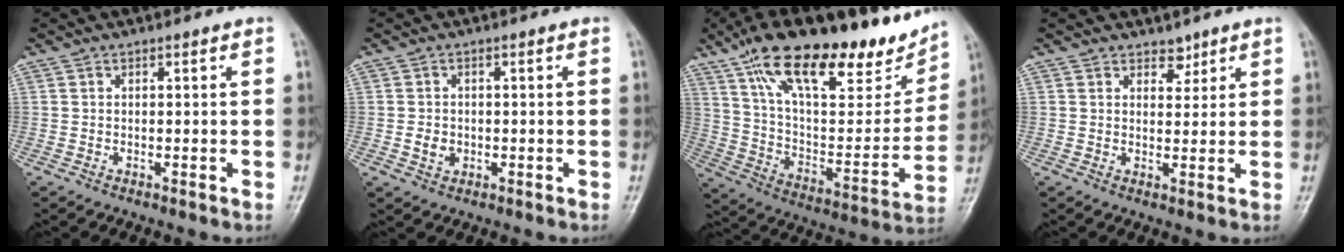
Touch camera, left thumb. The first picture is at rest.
{"total": 2.9, "force": [-0.6, 2.4, 1.5], "torque": [-0.019, 0.004, -0.008]}
{"total": 29.6, "force": [19.9, 11.1, 18.9], "torque": [-0.268, -0.039, 0.324]}
{"total": 2.5, "force": [1.9, 1.5, 0.8], "torque": [0.007, -0.013, 0.028]}